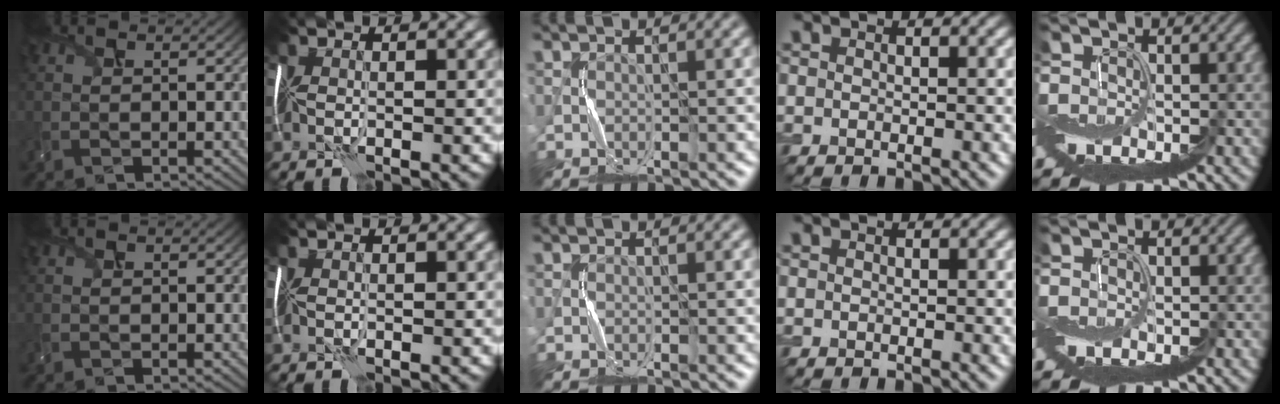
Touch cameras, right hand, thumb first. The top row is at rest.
{}